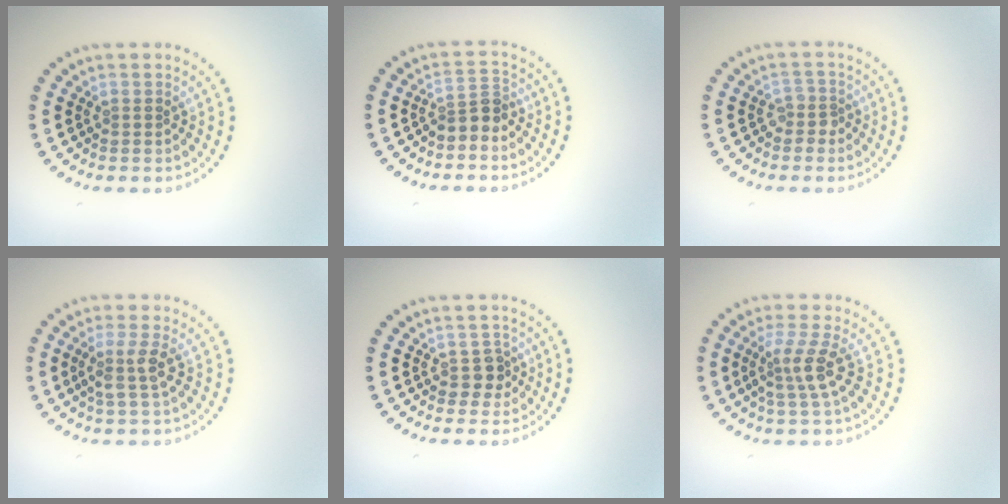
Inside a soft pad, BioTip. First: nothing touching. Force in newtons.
{"total": 2.4, "press": 1.9, "slide": 1.4}
{"total": 1.4, "press": 1.1, "slide": 0.9}
{"total": 2.4, "press": 2.0, "slide": 1.3}
{"total": 1.7, "press": 1.5, "slide": 0.8}
{"total": 2.9, "press": 2.2, "slide": 1.9}